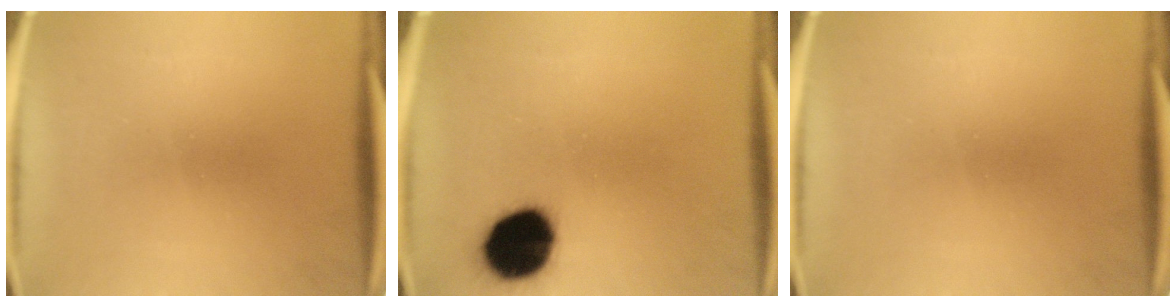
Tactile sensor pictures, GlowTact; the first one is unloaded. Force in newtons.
{"total": 14.7}
{"total": 0.0}